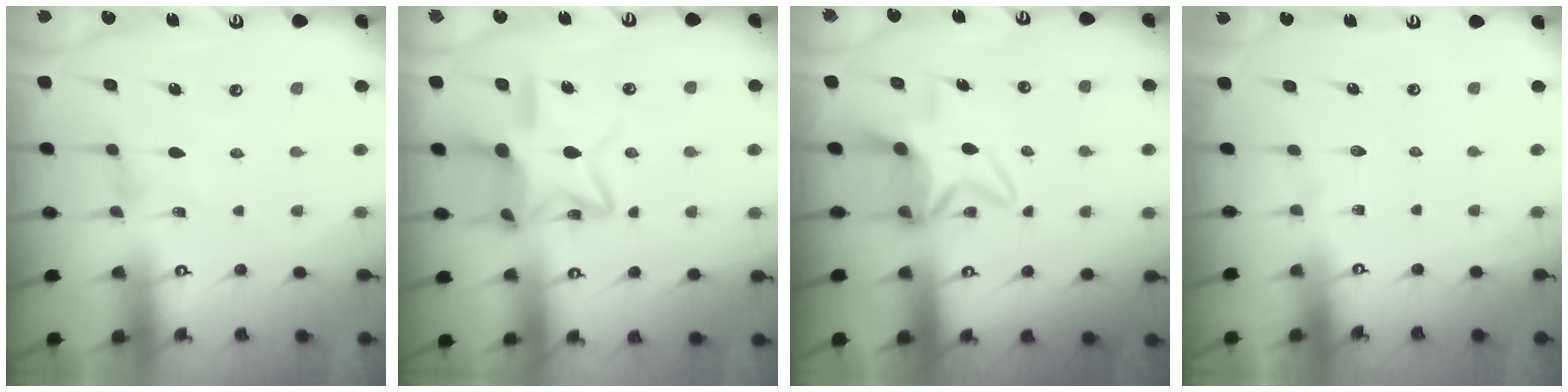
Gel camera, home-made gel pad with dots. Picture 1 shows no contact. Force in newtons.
{"total": 15.2, "press": 15.2, "slide": 1.1}
{"total": 6.8, "press": 6.7, "slide": 1.6}
{"total": 0.0}